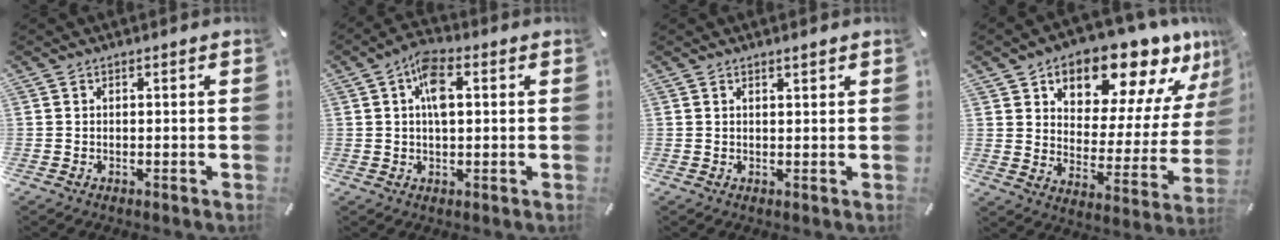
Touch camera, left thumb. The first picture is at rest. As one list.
[{"total": 6.9, "force": [1.8, 3.4, 5.8], "torque": [-0.094, 0.002, 0.026]}, {"total": 1.3, "force": [1.0, 0.3, 0.8], "torque": [-0.015, 0.000, 0.017]}, {"total": 16.0, "force": [12.2, 7.6, 7.0], "torque": [-0.096, -0.106, 0.202]}]